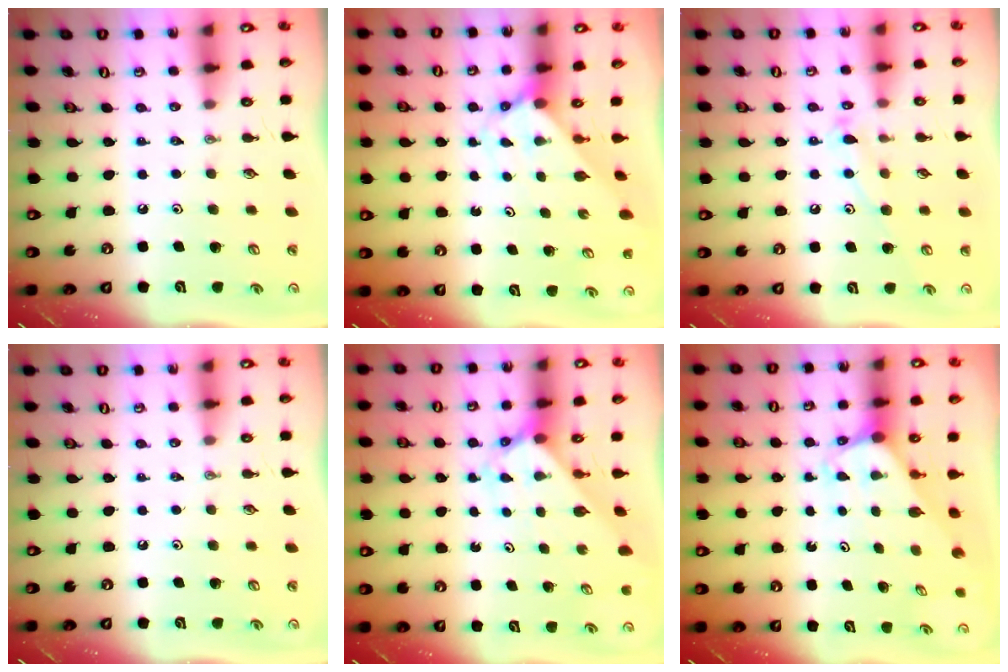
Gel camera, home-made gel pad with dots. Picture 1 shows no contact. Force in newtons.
{"total": 2.3, "press": 2.3, "slide": 0.2}
{"total": 10.7, "press": 10.7, "slide": 0.8}
{"total": 0.0}
{"total": 2.3, "press": 2.3, "slide": 0.2}
{"total": 1.8, "press": 1.8, "slide": 0.1}